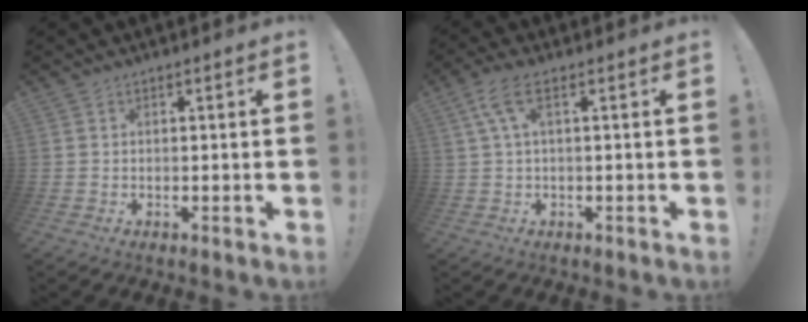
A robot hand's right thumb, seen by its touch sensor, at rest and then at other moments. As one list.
[{"total": 5.9, "force": [1.8, 1.7, 5.4], "torque": [-0.109, -0.007, 0.034]}]